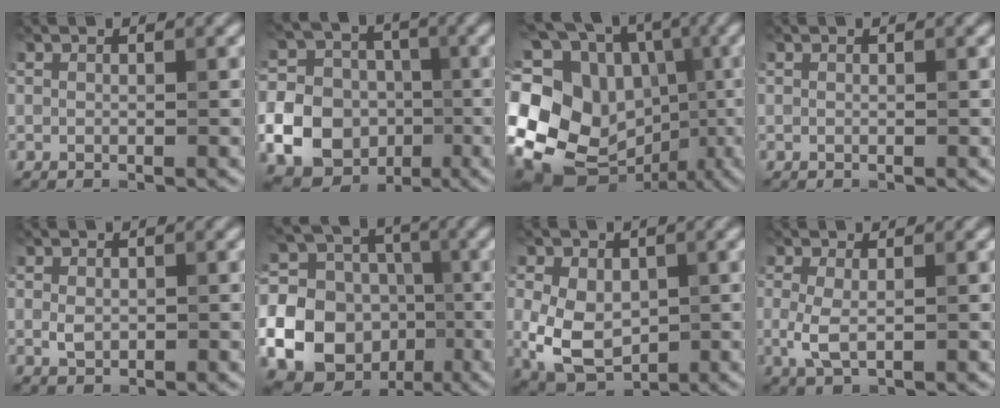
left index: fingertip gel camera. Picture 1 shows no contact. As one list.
[{"total": 20.5, "force": [-5.0, 19.2, 5.1], "torque": [-0.135, -0.022, -0.116]}, {"total": 18.6, "force": [-2.7, 16.0, 9.1], "torque": [-0.182, 0.041, -0.059]}, {"total": 0.0}, {"total": 1.4, "force": [0.0, 1.0, 0.9], "torque": [-0.018, -0.002, 0.002]}, {"total": 24.9, "force": [-5.7, 23.0, 7.8], "torque": [-0.183, -0.016, -0.136]}, {"total": 6.6, "force": [-0.2, 4.8, 4.6], "torque": [-0.101, -0.012, -0.002]}, {"total": 2.4, "force": [0.0, 1.1, 2.1], "torque": [-0.051, -0.003, -0.001]}]